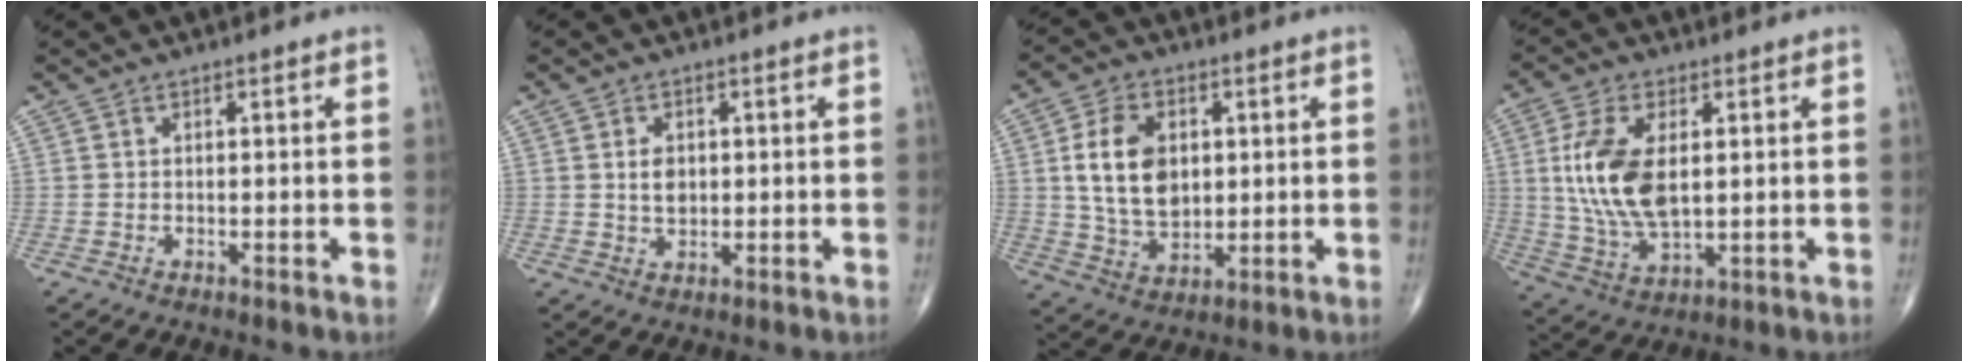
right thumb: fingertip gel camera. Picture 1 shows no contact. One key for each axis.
{"total": 3.8, "fx": 0.6, "fy": 2.6, "fz": 2.6, "tx": -0.034, "ty": -0.004, "tz": 0.013}
{"total": 12.7, "fx": 2.2, "fy": 8.5, "fz": 9.2, "tx": -0.149, "ty": -0.010, "tz": 0.046}
{"total": 14.2, "fx": 2.1, "fy": 7.5, "fz": 11.8, "tx": -0.240, "ty": -0.010, "tz": 0.050}